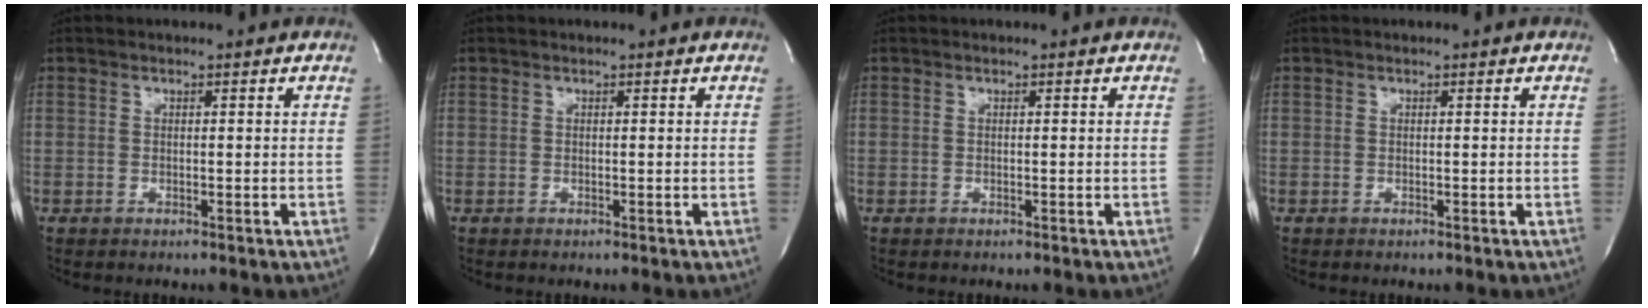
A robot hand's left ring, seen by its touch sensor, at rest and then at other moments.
{"total": 0.0}
{"total": 0.0}
{"total": 0.0}